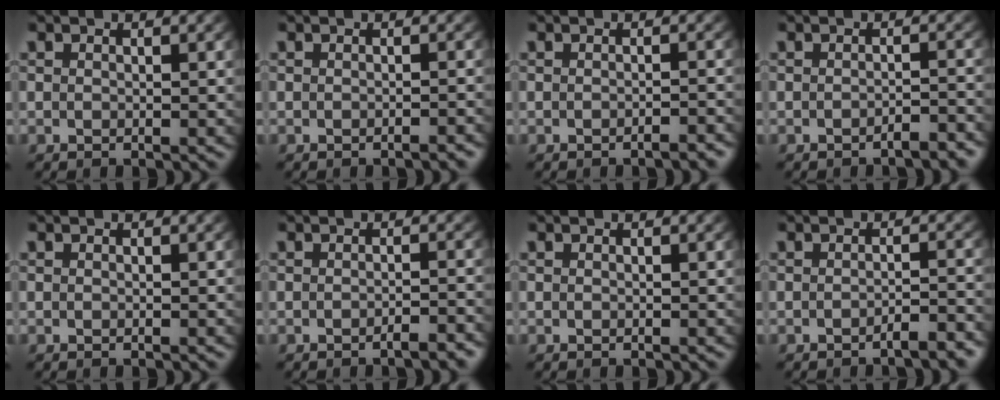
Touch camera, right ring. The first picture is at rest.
{"total": 0.8, "force": [-0.7, -0.2, 0.1], "torque": [-0.004, 0.000, -0.012]}
{"total": 1.1, "force": [-1.0, -0.2, 0.2], "torque": [-0.005, -0.001, -0.016]}
{"total": 1.6, "force": [-1.5, 0.0, 0.5], "torque": [-0.005, -0.001, -0.027]}
{"total": 0.0}
{"total": 1.3, "force": [-1.2, -0.1, 0.5], "torque": [-0.005, 0.001, -0.023]}
{"total": 0.0}
{"total": 1.8, "force": [-1.6, 0.0, 0.8], "torque": [-0.008, -0.001, -0.030]}